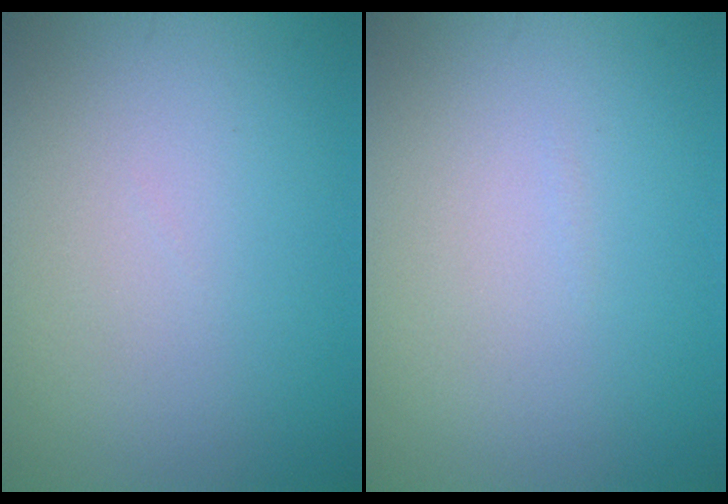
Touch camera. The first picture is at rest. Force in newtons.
{"total": 0.0}